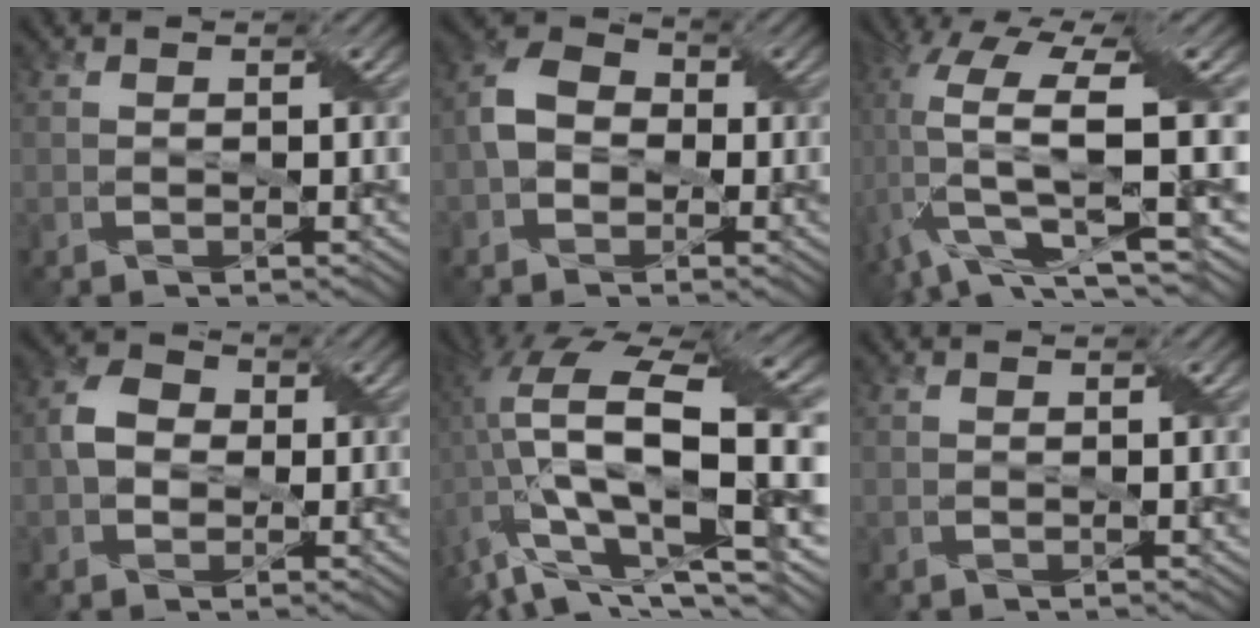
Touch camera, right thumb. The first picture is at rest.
{"total": 5.2, "force": [-1.0, 4.2, 2.8], "torque": [-0.065, 0.009, -0.031]}
{"total": 16.0, "force": [0.8, 5.7, 14.9], "torque": [-0.305, -0.003, 0.027]}
{"total": 4.1, "force": [-0.2, 3.5, 2.2], "torque": [-0.051, 0.008, -0.011]}
{"total": 18.5, "force": [-1.9, 7.6, 16.8], "torque": [-0.325, -0.015, -0.034]}
{"total": 0.0}